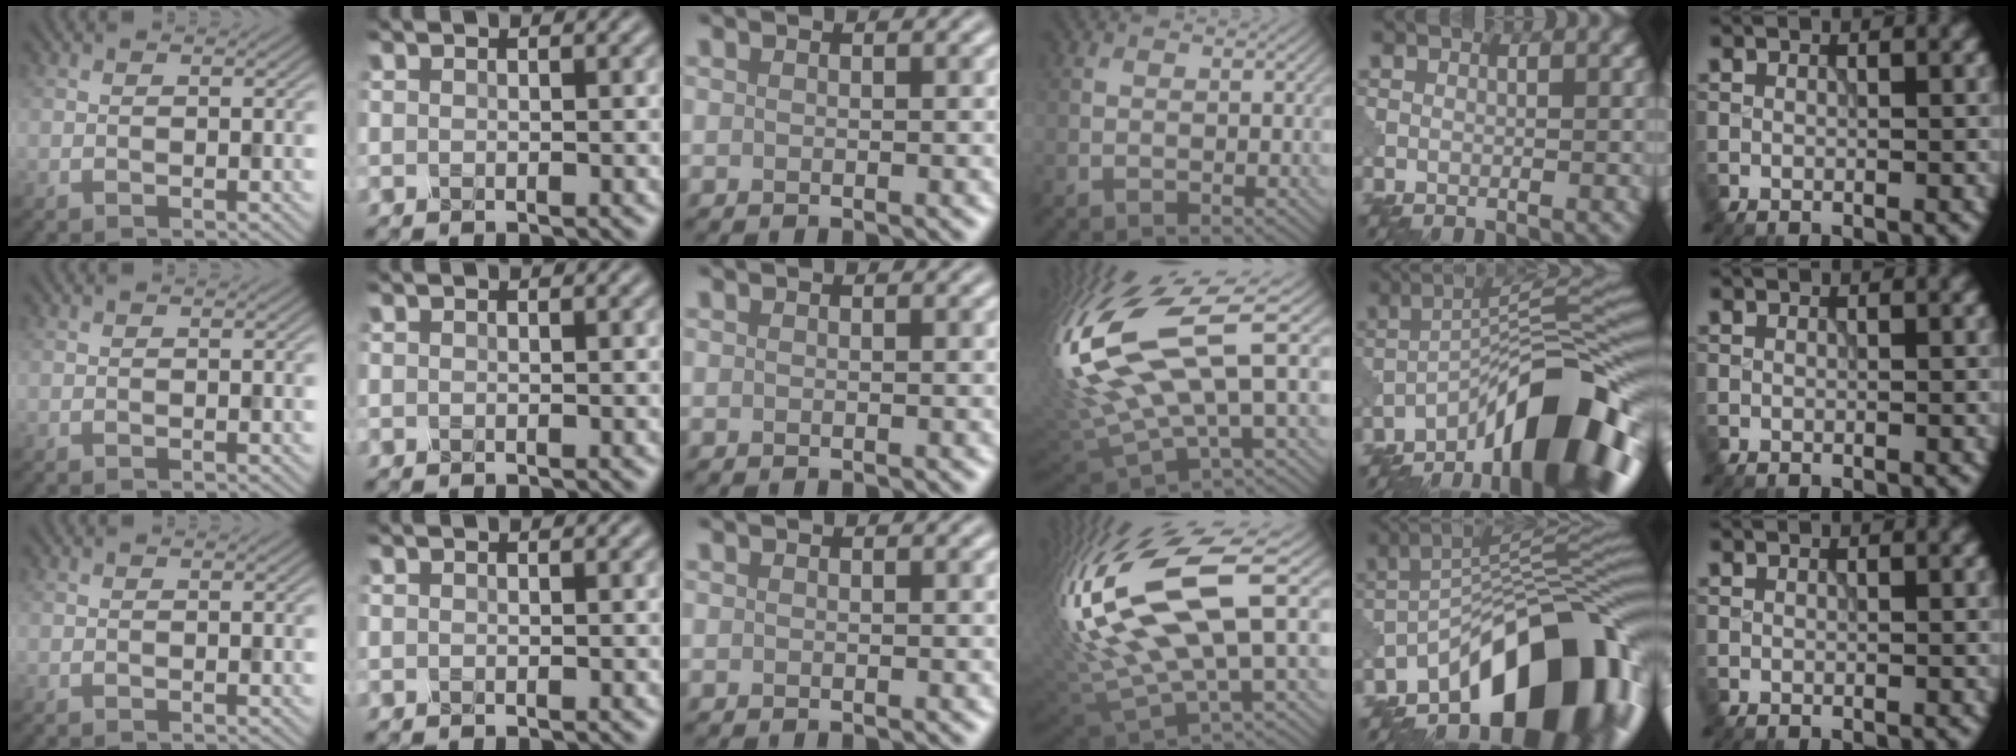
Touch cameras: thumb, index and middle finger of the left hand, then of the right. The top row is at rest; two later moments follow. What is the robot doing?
{"motion": "shake", "object": "salt shaker"}